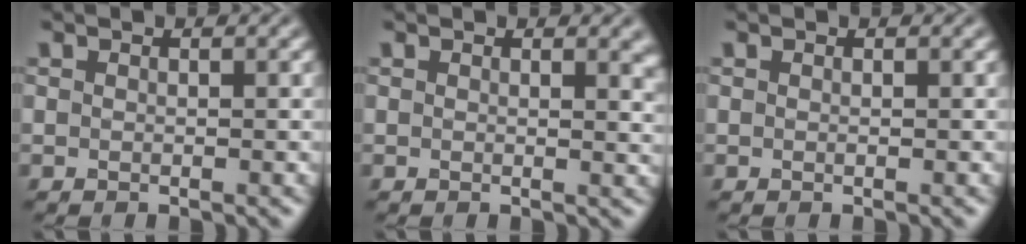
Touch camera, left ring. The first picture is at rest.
{"total": 1.8, "force": [1.0, 0.7, 1.4], "torque": [-0.007, -0.001, 0.013]}
{"total": 0.0}